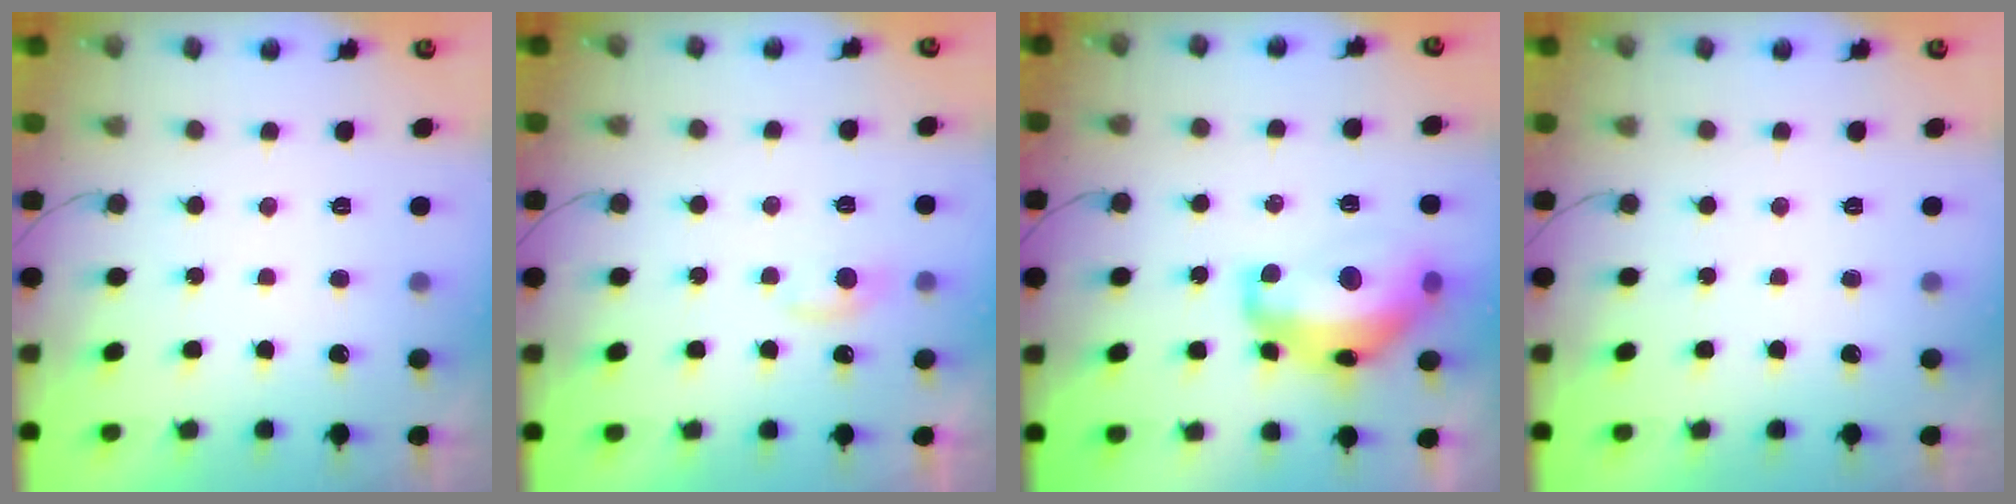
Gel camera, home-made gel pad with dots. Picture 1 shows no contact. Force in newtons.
{"total": 4.6, "press": 4.5, "slide": 0.6}
{"total": 16.2, "press": 16.2, "slide": 1.0}
{"total": 0.0}